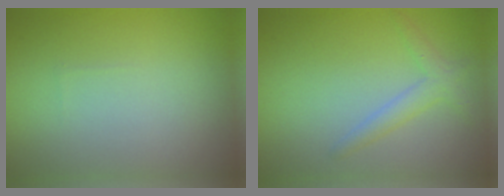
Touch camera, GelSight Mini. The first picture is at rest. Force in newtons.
{"total": 2.0, "press": 2.0, "slide": 0.1}